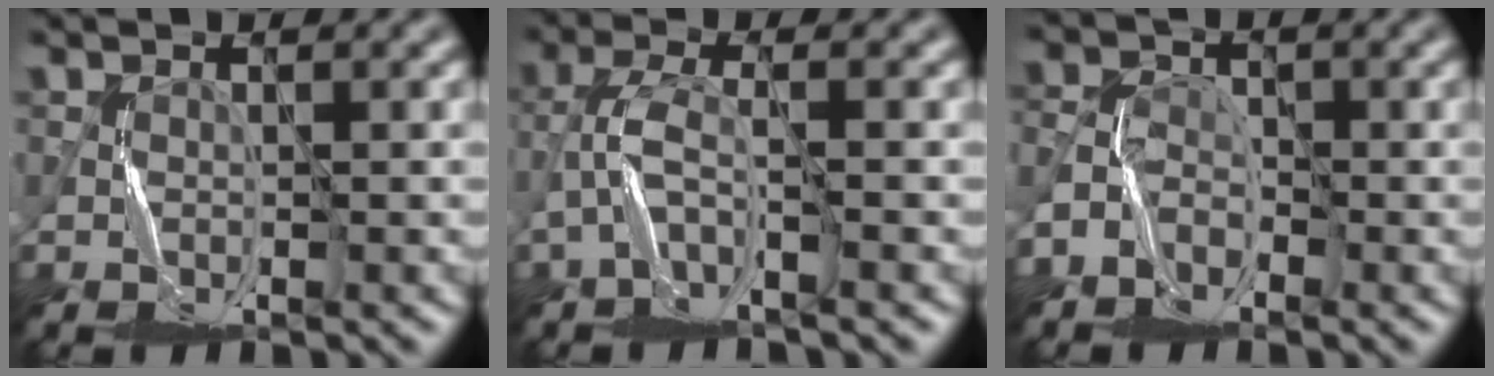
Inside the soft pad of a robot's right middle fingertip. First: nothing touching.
{"total": 2.5, "force": [-1.7, 0.2, 1.8], "torque": [-0.046, 0.012, -0.042]}
{"total": 2.6, "force": [-2.2, 1.3, 0.6], "torque": [-0.014, 0.005, -0.052]}